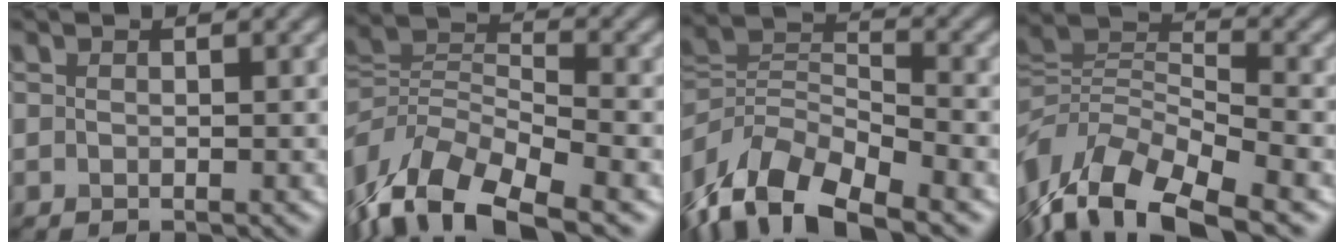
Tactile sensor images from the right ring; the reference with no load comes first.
{"total": 9.8, "force": [-6.1, 4.6, 6.2], "torque": [-0.119, -0.004, -0.122]}
{"total": 10.6, "force": [-7.2, 4.7, 6.2], "torque": [-0.128, -0.006, -0.141]}
{"total": 10.9, "force": [-6.7, 5.0, 7.0], "torque": [-0.133, 0.003, -0.130]}